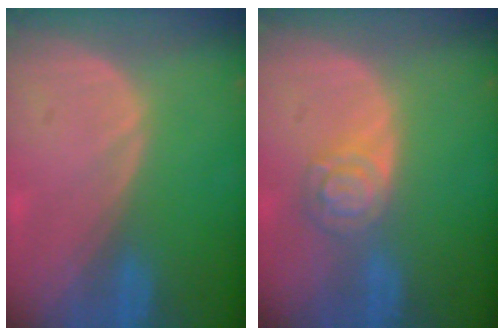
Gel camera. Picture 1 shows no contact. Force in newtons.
{"total": 5.3, "press": 4.6, "slide": 2.6}